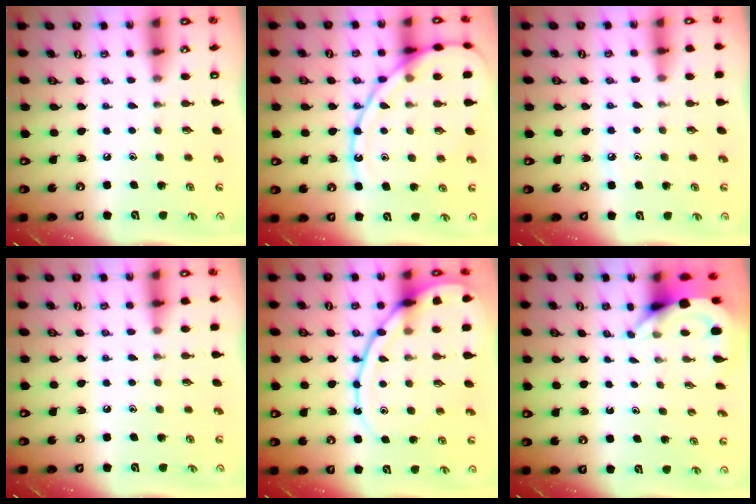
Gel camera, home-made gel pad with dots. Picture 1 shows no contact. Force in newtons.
{"total": 15.3, "press": 15.3, "slide": 1.5}
{"total": 4.3, "press": 4.2, "slide": 0.6}
{"total": 3.7, "press": 3.6, "slide": 0.4}
{"total": 13.9, "press": 13.8, "slide": 1.4}
{"total": 3.9, "press": 3.9, "slide": 0.2}